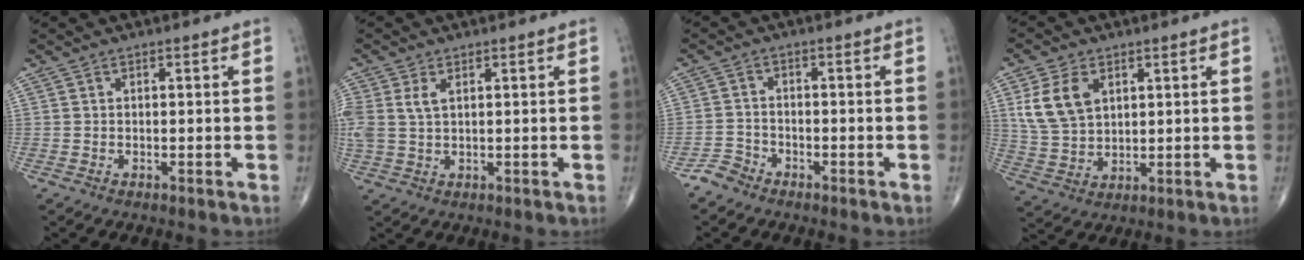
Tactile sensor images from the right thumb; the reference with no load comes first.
{"total": 4.9, "force": [1.6, 2.8, 3.7], "torque": [-0.096, 0.007, 0.039]}
{"total": 2.9, "force": [-2.5, 1.5, 0.1], "torque": [0.001, 0.007, -0.054]}
{"total": 9.7, "force": [3.5, 6.4, 6.4], "torque": [-0.119, -0.008, 0.077]}